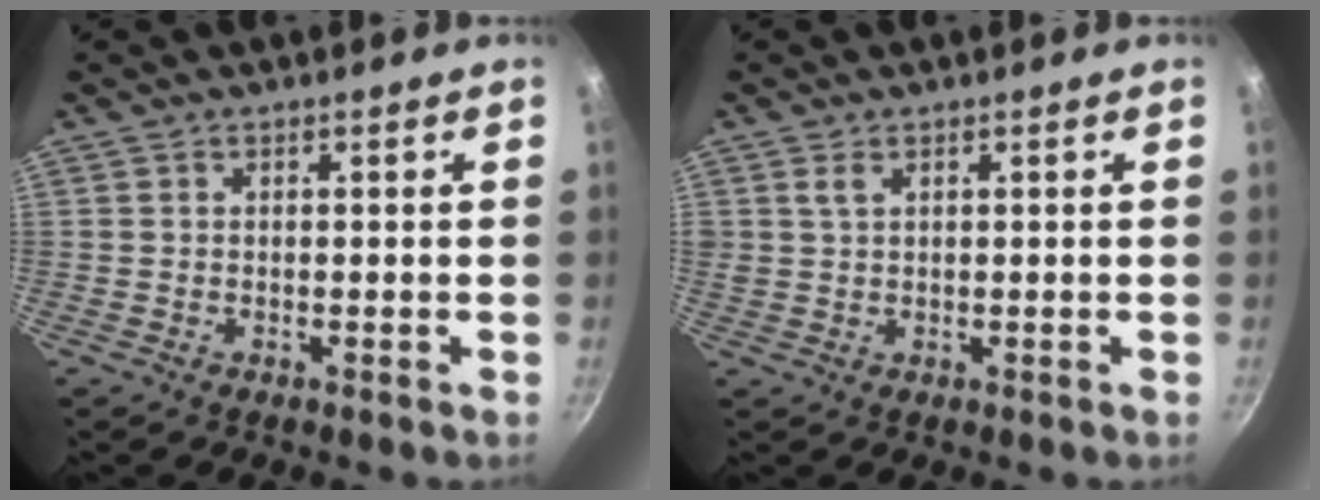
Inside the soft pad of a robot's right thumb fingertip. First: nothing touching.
{"total": 1.8, "force": [0.9, 1.1, 1.1], "torque": [-0.019, -0.003, 0.019]}